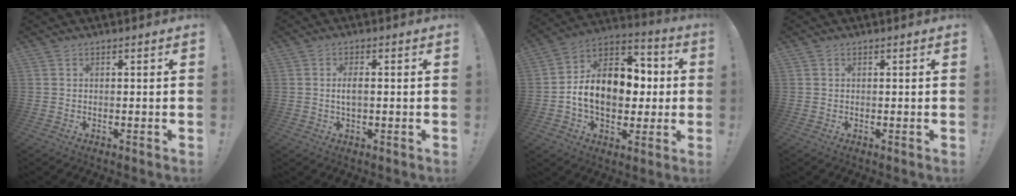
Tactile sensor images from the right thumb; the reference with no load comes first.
{"total": 2.9, "force": [-0.2, 1.1, 2.7], "torque": [-0.047, 0.005, -0.006]}
{"total": 16.4, "force": [-1.1, 11.9, 11.1], "torque": [-0.185, 0.017, -0.012]}
{"total": 0.0}